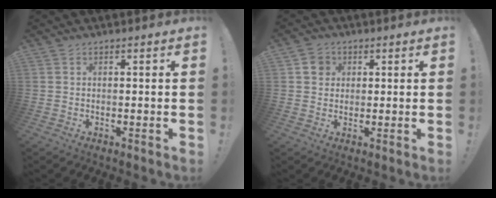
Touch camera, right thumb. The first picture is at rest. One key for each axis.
{"total": 4.7, "fx": 1.4, "fy": 4.3, "fz": 1.4, "tx": -0.009, "ty": 0.001, "tz": 0.024}